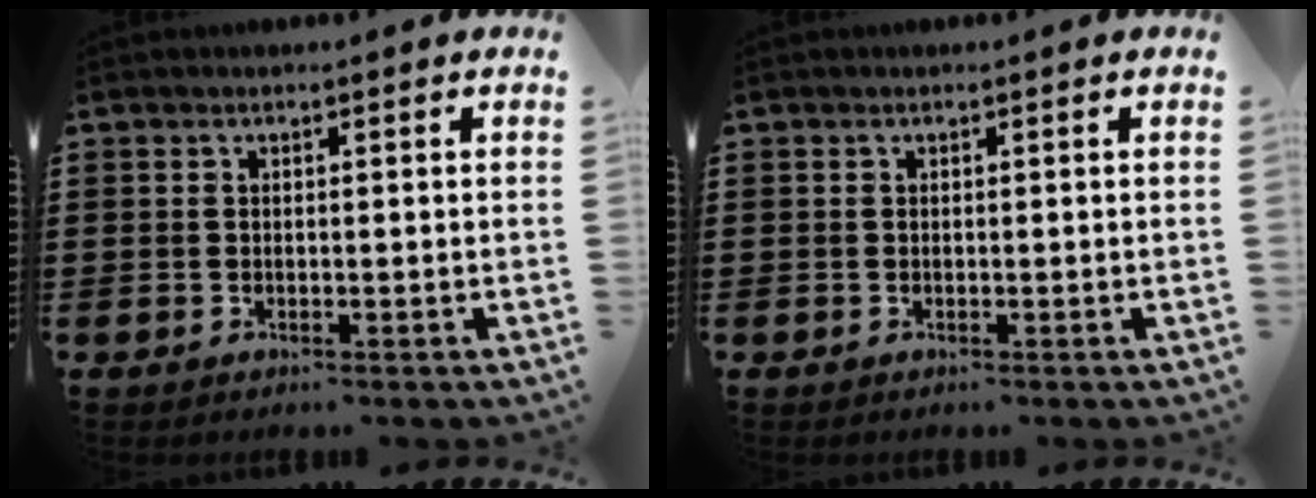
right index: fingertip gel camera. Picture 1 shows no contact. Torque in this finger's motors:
{"motor_torque": [0.27, 0.33, 0.00, 0.00]}